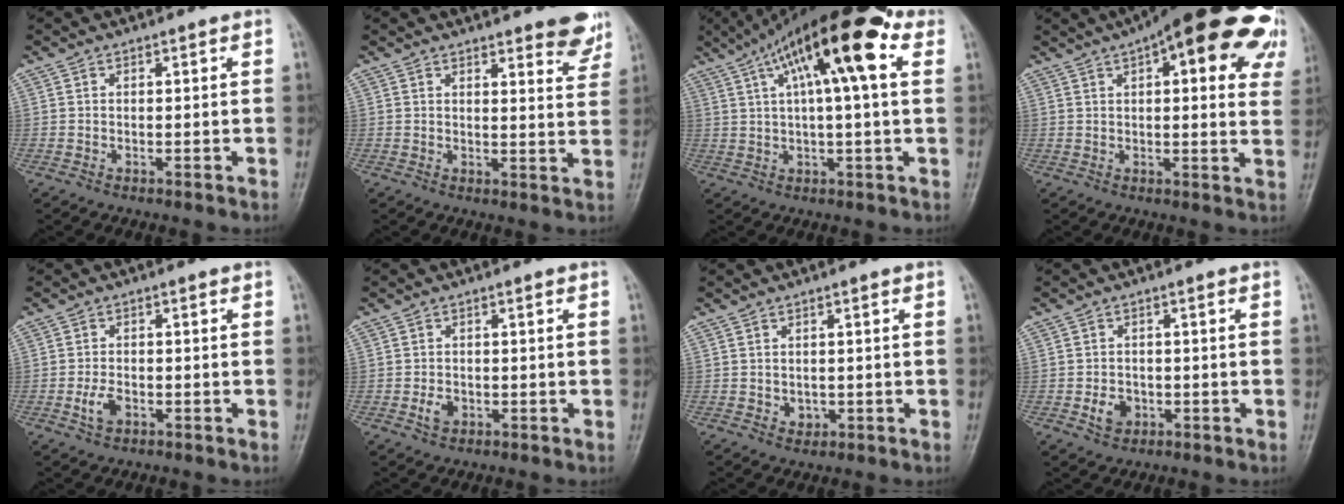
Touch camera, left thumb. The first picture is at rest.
{"total": 7.5, "force": [5.9, 2.1, 4.0], "torque": [-0.018, -0.034, 0.063]}
{"total": 17.5, "force": [6.6, 4.7, 15.5], "torque": [-0.252, 0.027, 0.097]}
{"total": 24.6, "force": [11.7, 8.3, 20.0], "torque": [-0.225, 0.012, 0.144]}
{"total": 3.1, "force": [-1.4, 2.0, 2.0], "torque": [-0.040, 0.006, -0.024]}
{"total": 2.2, "force": [-0.8, 1.7, 1.1], "torque": [-0.015, 0.002, -0.014]}
{"total": 1.8, "force": [-0.4, 1.6, 0.7], "torque": [-0.001, 0.001, 0.000]}
{"total": 3.5, "force": [-1.2, 2.9, 1.5], "torque": [-0.014, 0.003, -0.017]}